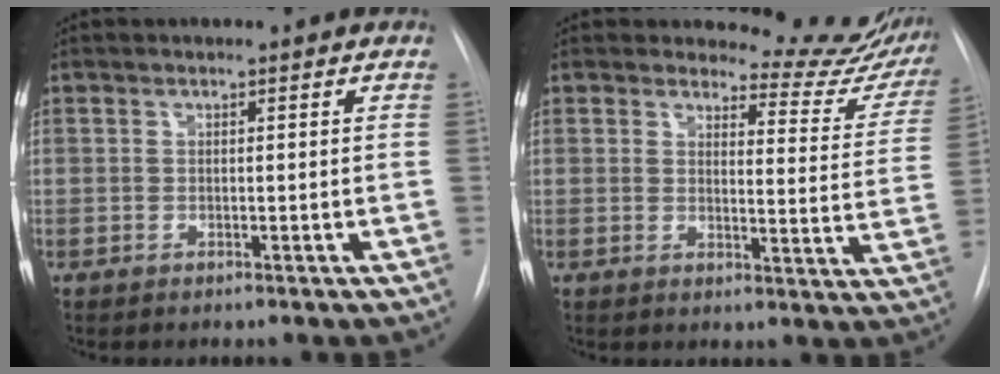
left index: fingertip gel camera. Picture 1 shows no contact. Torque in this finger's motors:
{"motor_torque": [0.99, -1.14, 0.07, -0.04]}